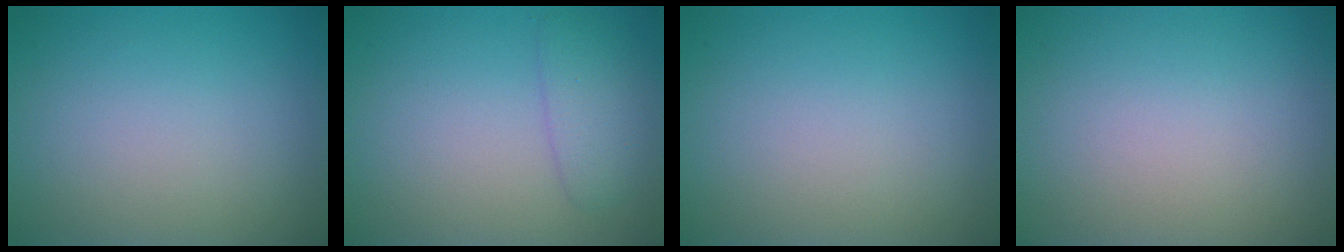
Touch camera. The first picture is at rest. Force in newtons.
{"total": 2.3, "press": 2.3, "slide": 0.1}
{"total": 0.0}
{"total": 0.0}